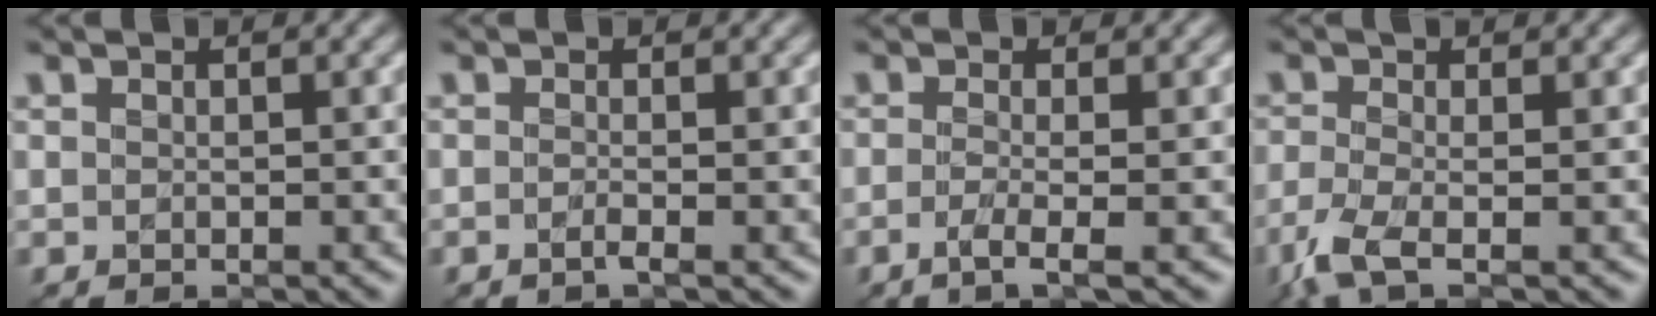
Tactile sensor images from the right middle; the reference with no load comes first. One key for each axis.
{"total": 1.1, "fx": -0.4, "fy": 0.2, "fz": 1.0, "tx": -0.016, "ty": -0.006, "tz": -0.010}
{"total": 2.5, "fx": -0.9, "fy": 0.7, "fz": 2.2, "tx": -0.037, "ty": -0.007, "tz": -0.025}
{"total": 4.1, "fx": -2.1, "fy": 1.1, "fz": 3.4, "tx": -0.079, "ty": -0.015, "tz": -0.053}